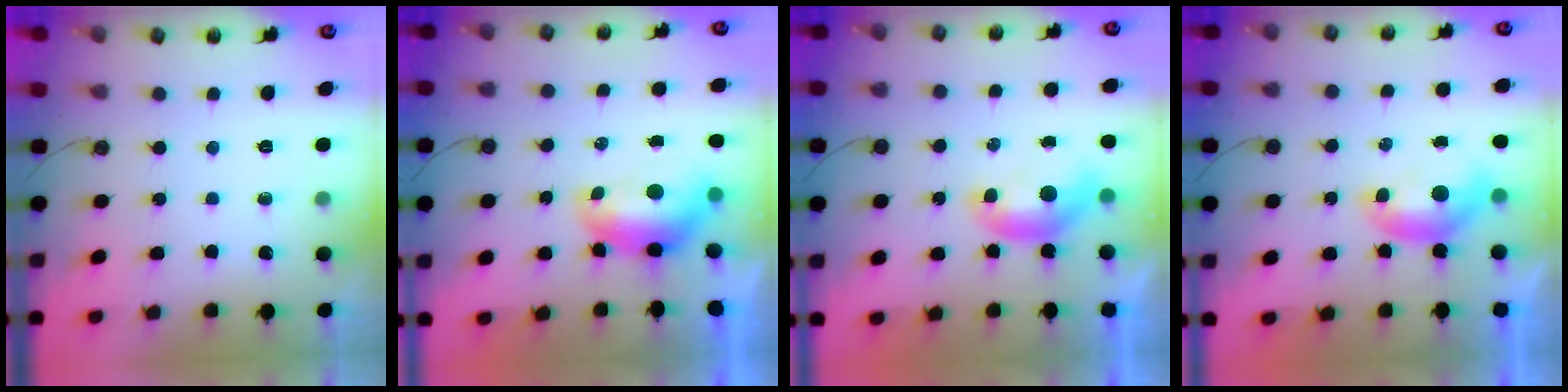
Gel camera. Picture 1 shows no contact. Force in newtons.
{"total": 1.2, "press": 1.1, "slide": 0.5}
{"total": 0.0}
{"total": 0.0}